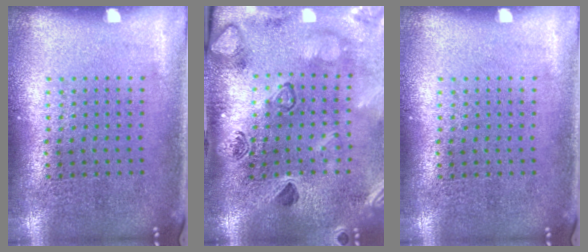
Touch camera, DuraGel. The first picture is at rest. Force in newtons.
{"total": 2.7, "press": 2.5, "slide": 1.0}
{"total": 0.0}